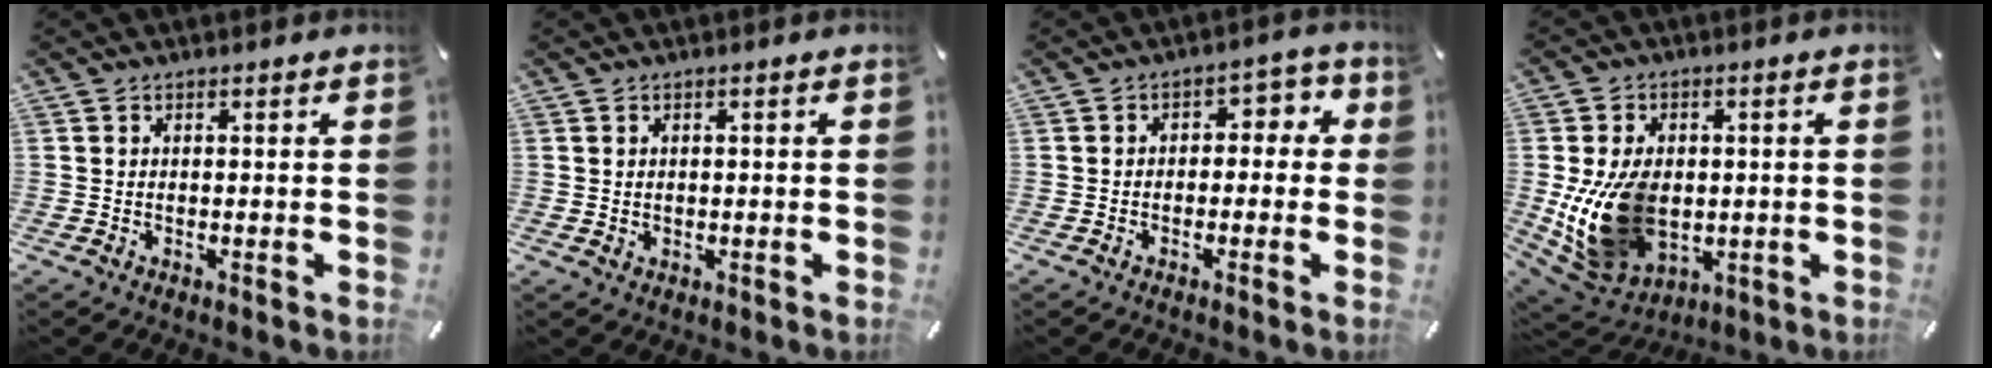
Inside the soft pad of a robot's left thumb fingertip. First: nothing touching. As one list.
[{"total": 1.0, "force": [0.2, 0.9, 0.2], "torque": [-0.005, 0.006, 0.002]}, {"total": 4.4, "force": [-0.8, 3.5, 2.6], "torque": [-0.029, 0.008, -0.026]}, {"total": 17.1, "force": [-1.3, 12.5, 11.7], "torque": [-0.244, -0.007, -0.019]}]